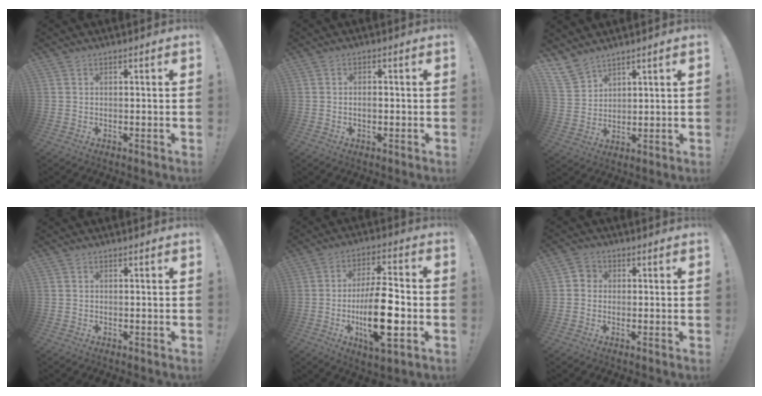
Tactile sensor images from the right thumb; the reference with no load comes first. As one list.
[{"total": 1.6, "force": [-0.7, 0.9, 1.2], "torque": [-0.018, 0.004, -0.014]}, {"total": 7.8, "force": [6.5, 3.8, 2.1], "torque": [-0.046, -0.041, 0.129]}, {"total": 0.6, "force": [0.0, 0.6, -0.2], "torque": [-0.002, 0.005, 0.000]}, {"total": 17.2, "force": [-3.7, 5.8, 15.8], "torque": [-0.279, 0.005, -0.061]}, {"total": 3.1, "force": [-0.7, 2.7, 1.1], "torque": [-0.026, 0.014, -0.010]}]